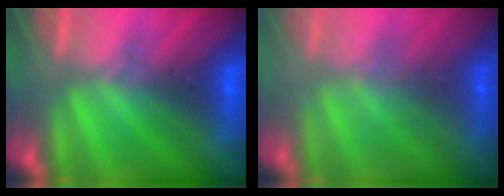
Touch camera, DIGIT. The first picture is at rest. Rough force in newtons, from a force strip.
{"total": 2.2}